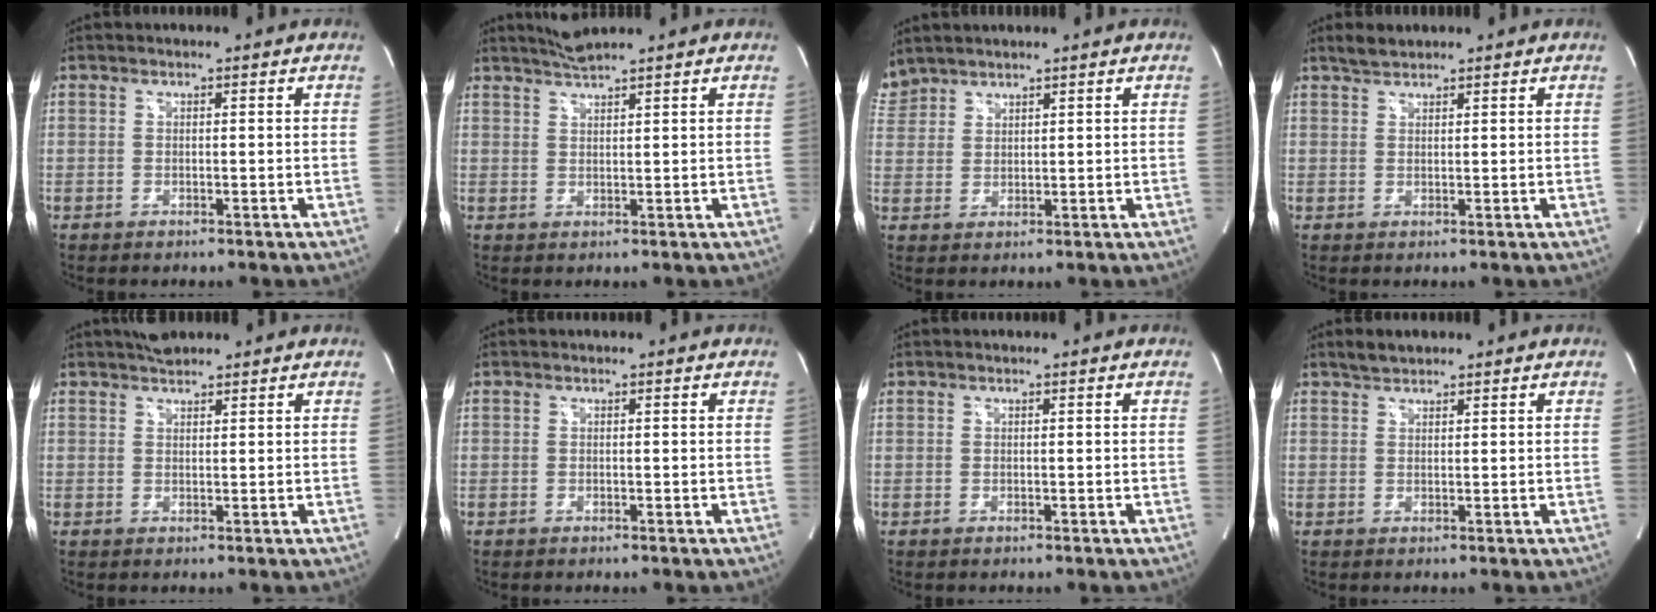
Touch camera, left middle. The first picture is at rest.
{"total": 3.2, "force": [2.9, -0.6, 1.1], "torque": [-0.026, 0.007, 0.060]}
{"total": 4.4, "force": [4.2, 1.3, 0.2], "torque": [-0.015, 0.020, 0.091]}
{"total": 2.1, "force": [2.0, 0.6, 0.6], "torque": [-0.019, 0.010, 0.039]}
{"total": 3.0, "force": [2.7, 0.8, 1.0], "torque": [-0.019, 0.017, 0.046]}
{"total": 0.0}
{"total": 0.0}
{"total": 2.3, "force": [2.0, 0.8, 0.8], "torque": [-0.020, 0.010, 0.036]}